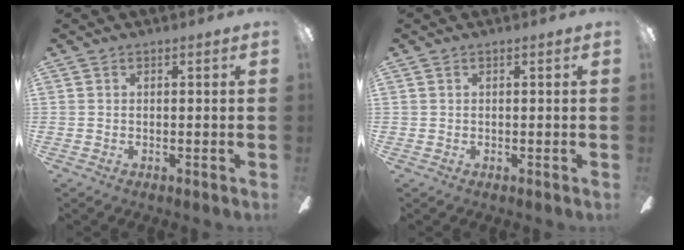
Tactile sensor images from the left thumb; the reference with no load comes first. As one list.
[{"total": 0.0}]